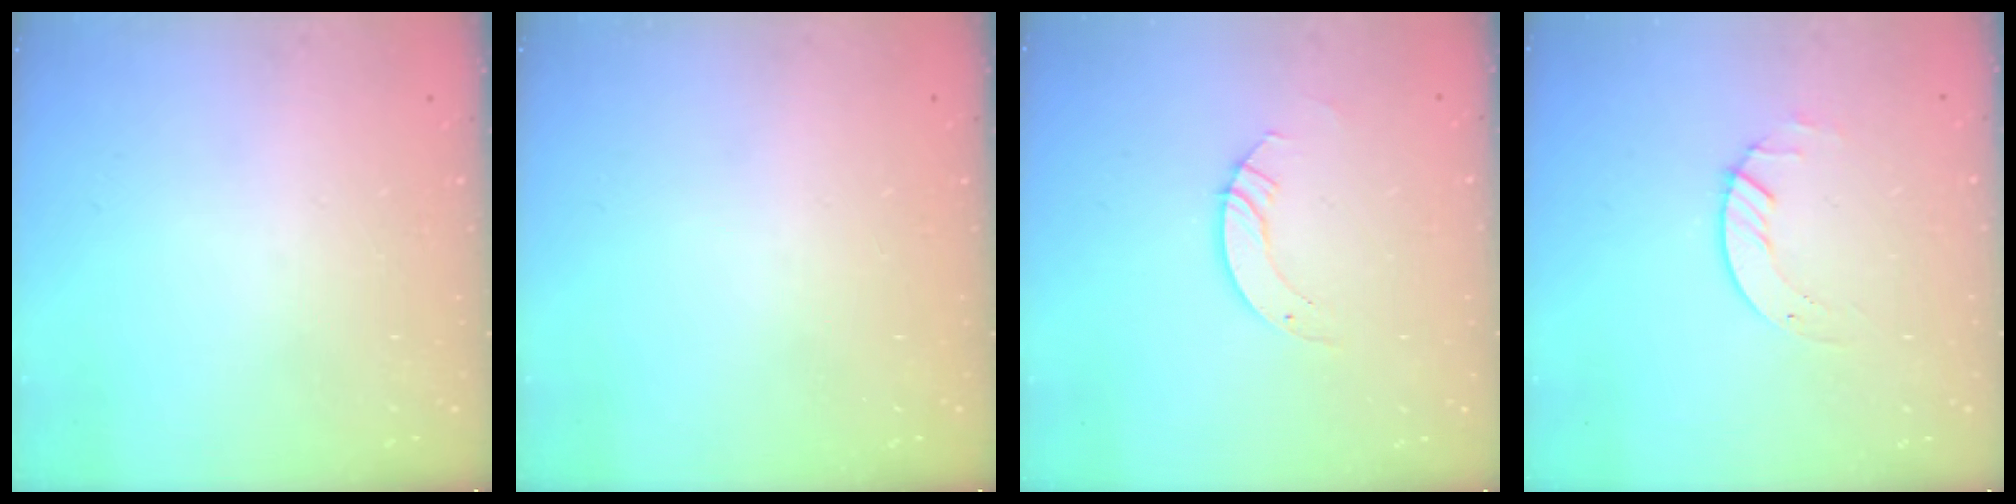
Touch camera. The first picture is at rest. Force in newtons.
{"total": 0.0}
{"total": 3.8, "press": 3.7, "slide": 0.4}
{"total": 2.7, "press": 2.7, "slide": 0.3}